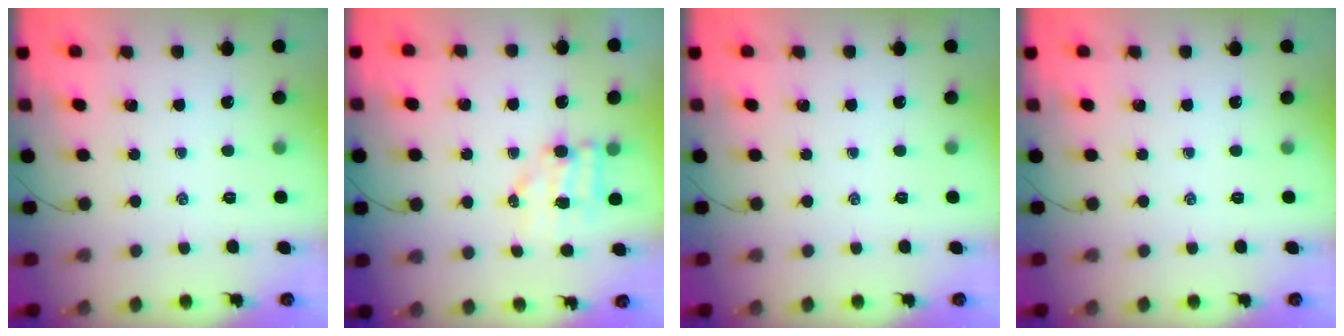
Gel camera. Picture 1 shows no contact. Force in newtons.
{"total": 6.0, "press": 5.9, "slide": 0.8}
{"total": 0.0}
{"total": 0.0}